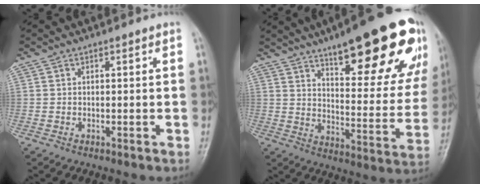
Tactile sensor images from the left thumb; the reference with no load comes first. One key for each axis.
{"total": 28.0, "fx": 16.6, "fy": 8.3, "fz": 21.0, "tx": -0.243, "ty": -0.054, "tz": 0.234}